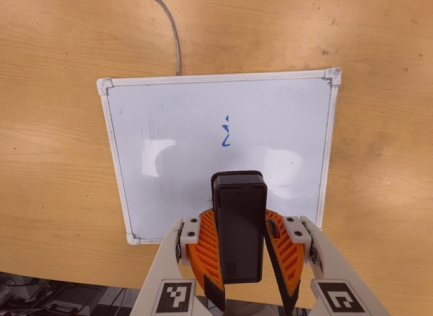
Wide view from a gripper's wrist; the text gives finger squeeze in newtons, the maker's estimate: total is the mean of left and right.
{"total": 9.5, "left": 9.6, "right": 9.3}